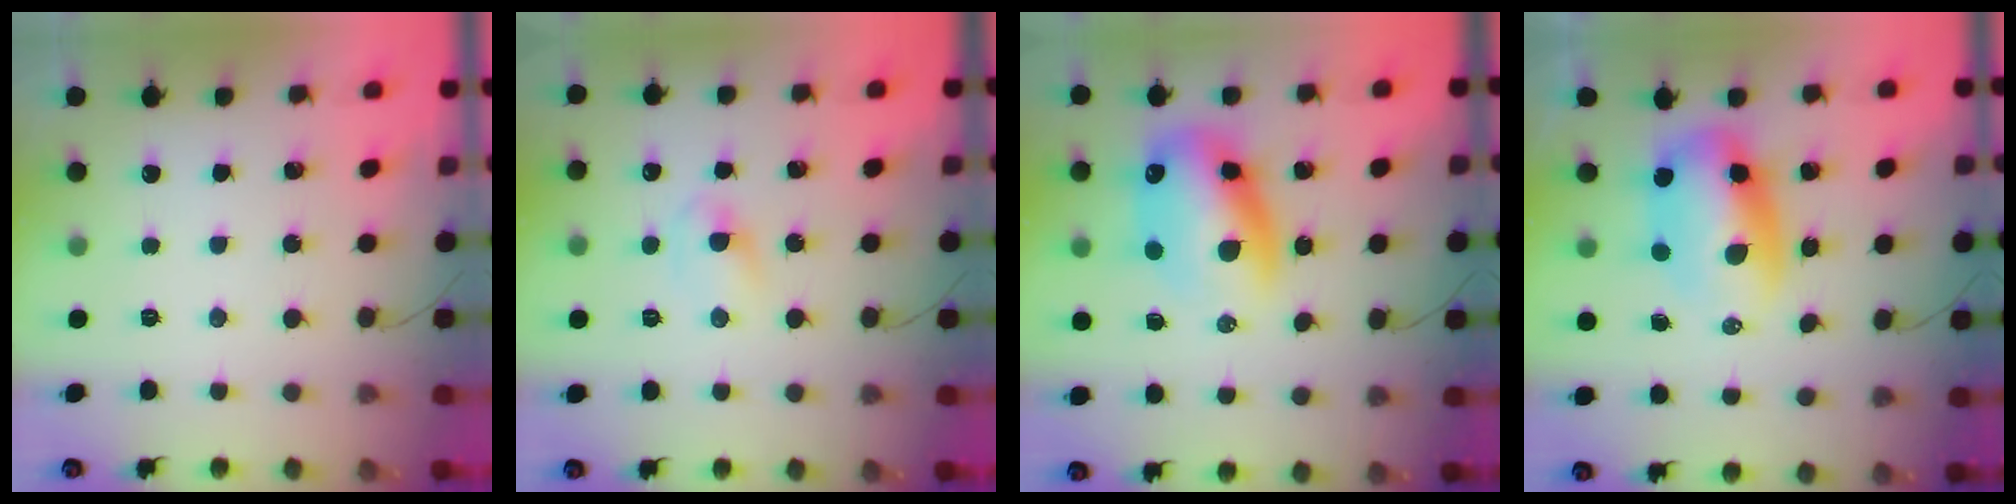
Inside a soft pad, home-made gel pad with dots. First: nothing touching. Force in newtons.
{"total": 4.0, "press": 3.7, "slide": 1.5}
{"total": 14.8, "press": 14.3, "slide": 3.7}
{"total": 8.5, "press": 8.2, "slide": 2.1}